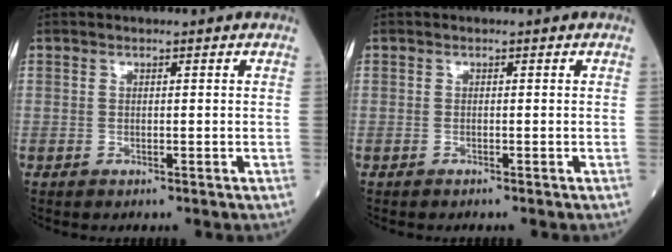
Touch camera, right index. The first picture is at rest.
{"total": 0.0}